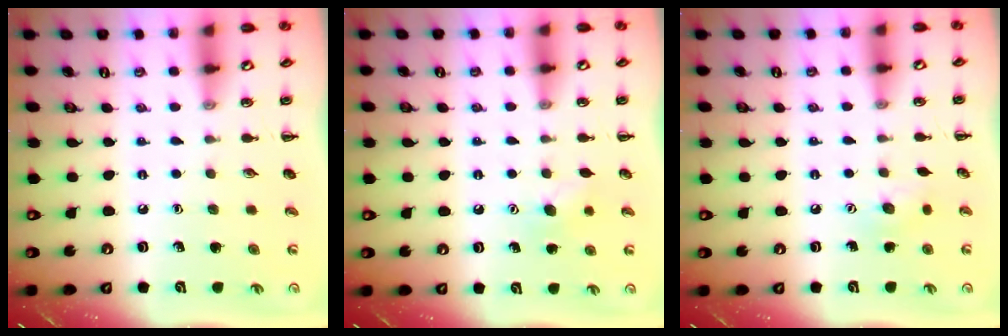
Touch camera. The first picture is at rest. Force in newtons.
{"total": 5.9, "press": 5.7, "slide": 1.3}
{"total": 6.7, "press": 6.5, "slide": 1.4}